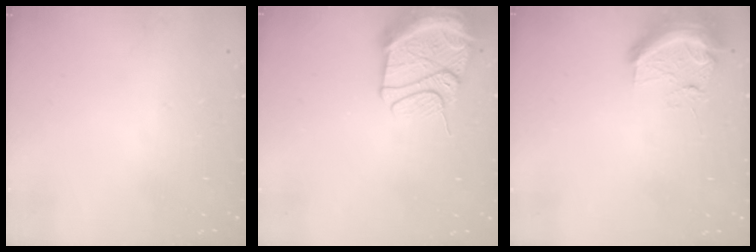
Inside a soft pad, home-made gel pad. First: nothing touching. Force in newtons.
{"total": 14.8, "press": 14.7, "slide": 1.7}
{"total": 14.4, "press": 11.8, "slide": 8.4}